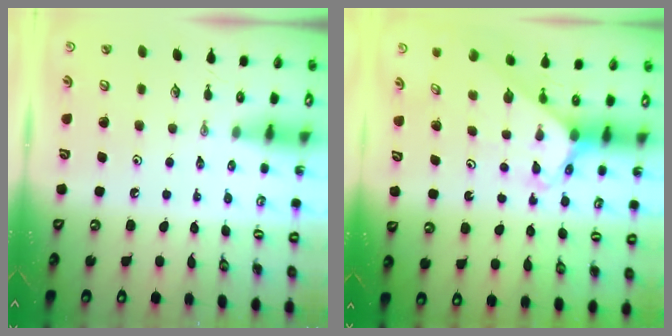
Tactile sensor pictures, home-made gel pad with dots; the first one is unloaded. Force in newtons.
{"total": 2.6, "press": 2.6, "slide": 0.2}